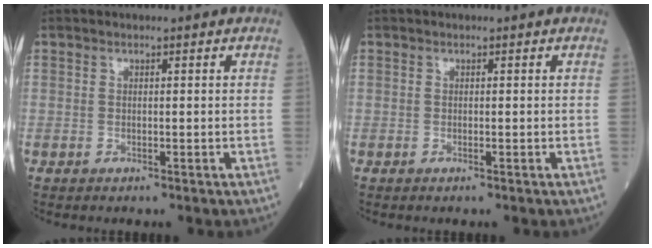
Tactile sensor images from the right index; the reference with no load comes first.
{"total": 0.0}